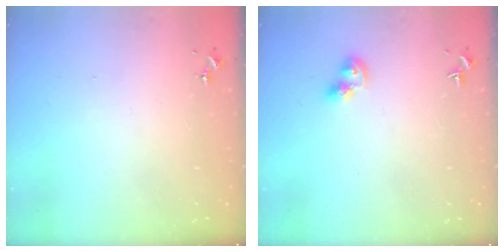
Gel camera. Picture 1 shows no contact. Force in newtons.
{"total": 7.8, "press": 7.7, "slide": 0.8}